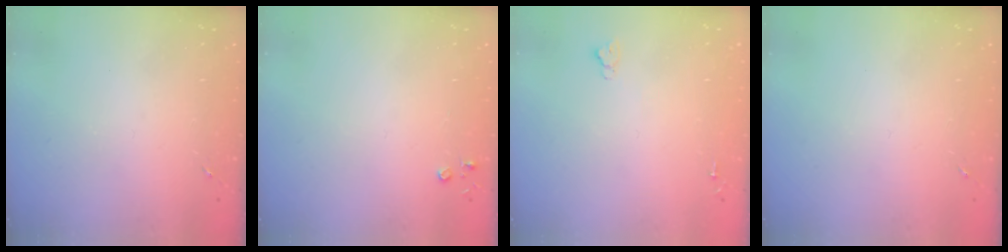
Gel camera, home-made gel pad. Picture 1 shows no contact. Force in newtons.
{"total": 2.8, "press": 2.8, "slide": 0.3}
{"total": 2.6, "press": 2.5, "slide": 0.3}
{"total": 0.0}